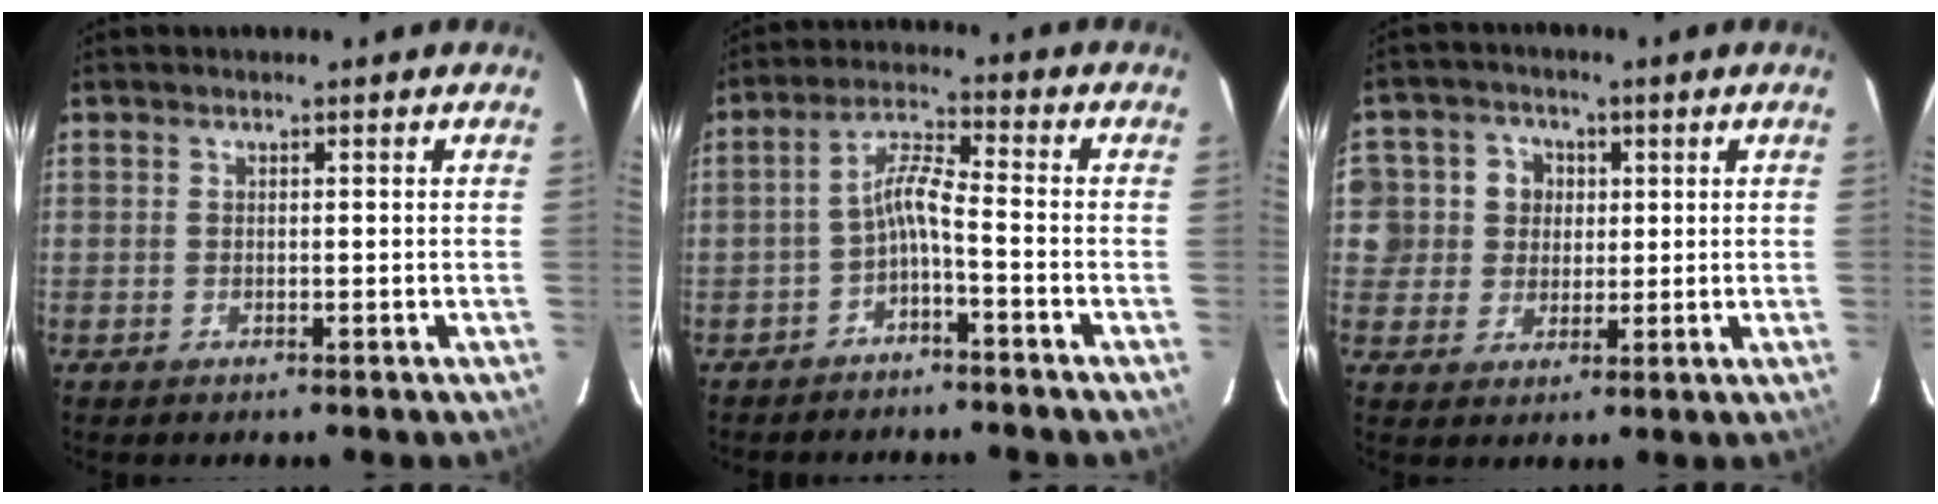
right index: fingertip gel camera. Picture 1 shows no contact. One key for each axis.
{"total": 4.8, "fx": -2.7, "fy": 0.3, "fz": 3.9, "tx": -0.097, "ty": 0.015, "tz": -0.051}
{"total": 8.0, "fx": 1.1, "fy": 7.8, "fz": 1.4, "tx": -0.031, "ty": 0.026, "tz": 0.019}